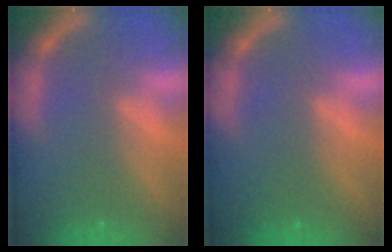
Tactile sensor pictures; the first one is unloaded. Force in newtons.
{"total": 0.0}